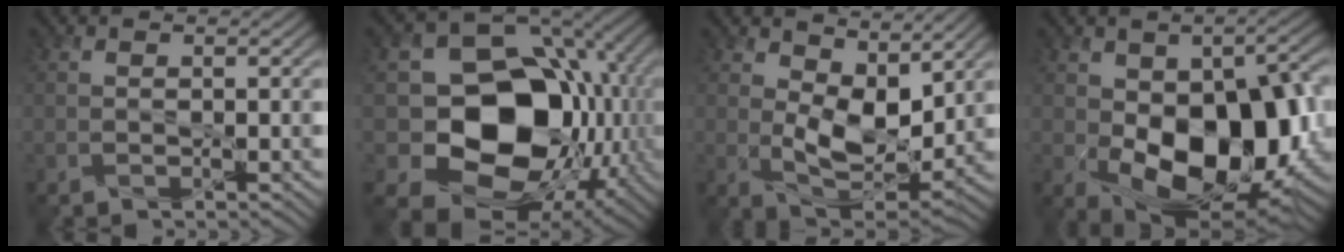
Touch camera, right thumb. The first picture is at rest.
{"total": 18.0, "force": [-0.9, 14.2, 11.0], "torque": [-0.186, -0.046, 0.005]}
{"total": 8.7, "force": [3.4, 4.8, 6.4], "torque": [-0.136, -0.009, 0.057]}
{"total": 15.2, "force": [-2.9, 9.1, 11.8], "torque": [-0.182, -0.030, -0.039]}